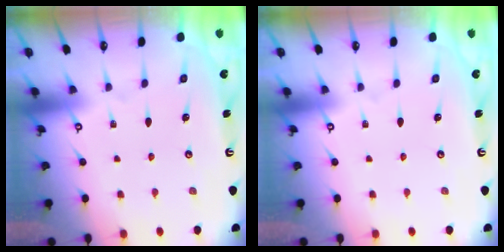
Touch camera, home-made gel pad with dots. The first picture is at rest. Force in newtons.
{"total": 0.0}